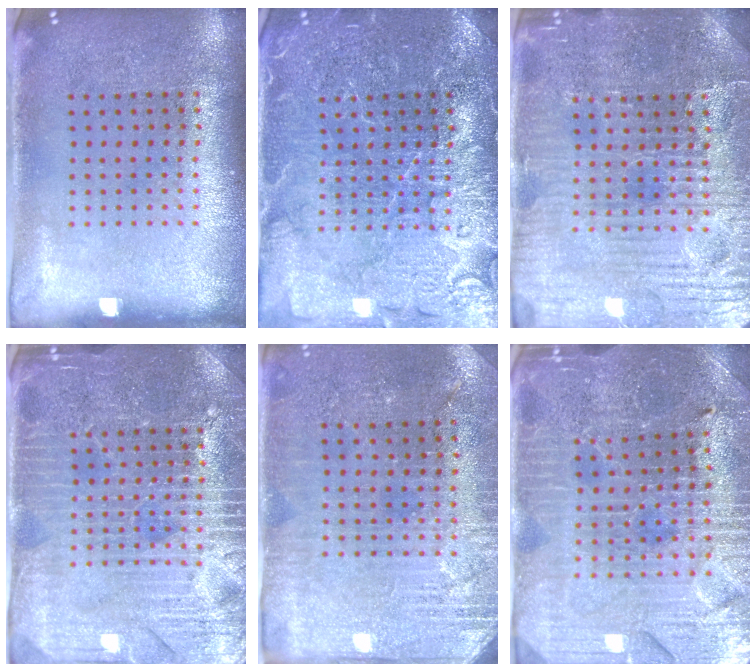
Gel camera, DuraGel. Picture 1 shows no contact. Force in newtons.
{"total": 4.1, "press": 4.1, "slide": 0.6}
{"total": 4.8, "press": 4.6, "slide": 1.3}
{"total": 4.3, "press": 4.2, "slide": 1.0}
{"total": 2.9, "press": 2.8, "slide": 0.6}
{"total": 3.8, "press": 3.7, "slide": 0.8}